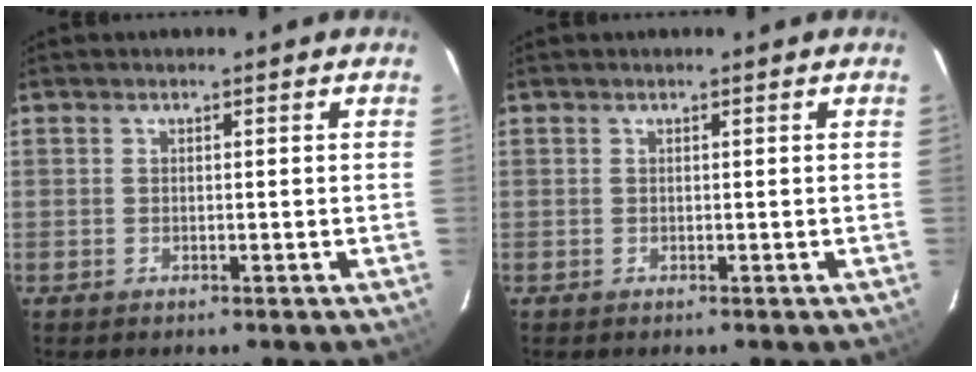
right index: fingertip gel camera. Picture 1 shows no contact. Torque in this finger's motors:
{"motor_torque": [0.05, 0.05, 0.00, 0.00]}